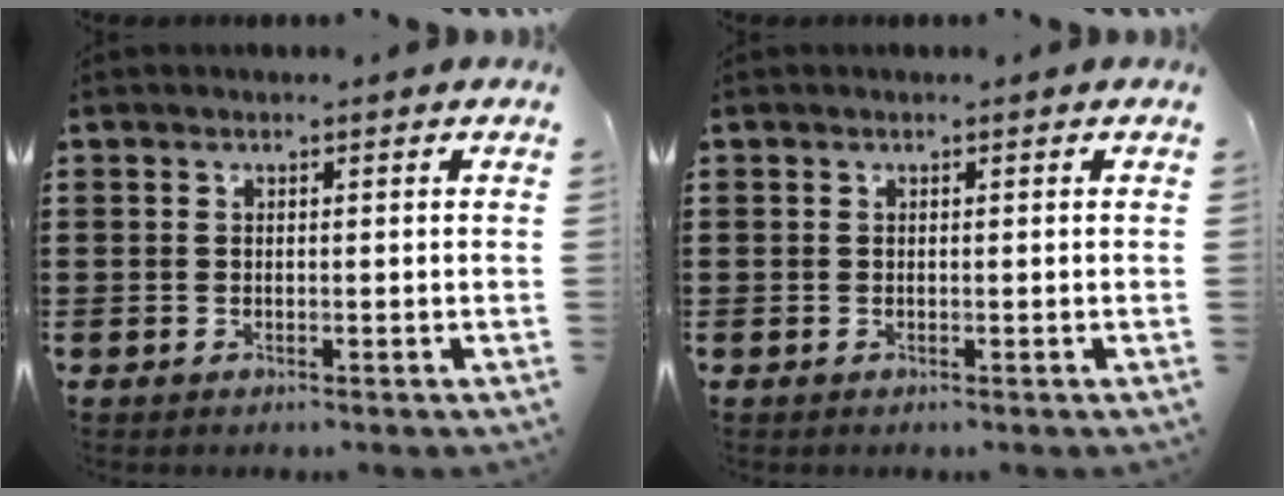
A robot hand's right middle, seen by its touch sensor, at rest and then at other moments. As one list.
[{"total": 0.0}]